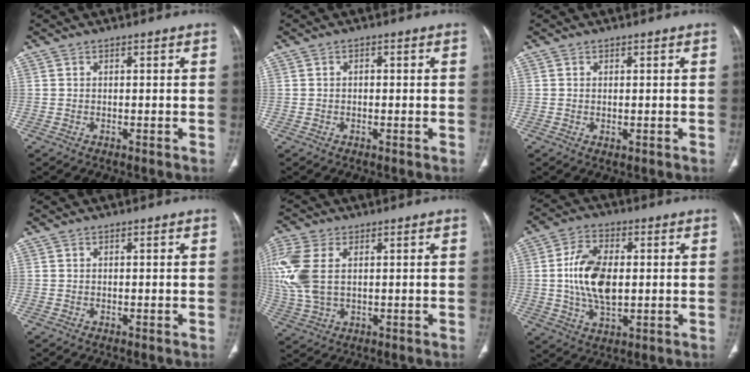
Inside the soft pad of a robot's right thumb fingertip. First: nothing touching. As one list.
[{"total": 0.7, "force": [0.0, 0.5, 0.5], "torque": [-0.005, 0.005, -0.001]}, {"total": 0.7, "force": [-0.1, 0.4, 0.5], "torque": [-0.010, -0.003, 0.004]}, {"total": 0.0}, {"total": 11.9, "force": [2.4, 7.1, 9.2], "torque": [-0.240, 0.009, 0.054]}, {"total": 12.2, "force": [0.6, 6.9, 10.0], "torque": [-0.183, 0.001, 0.014]}]